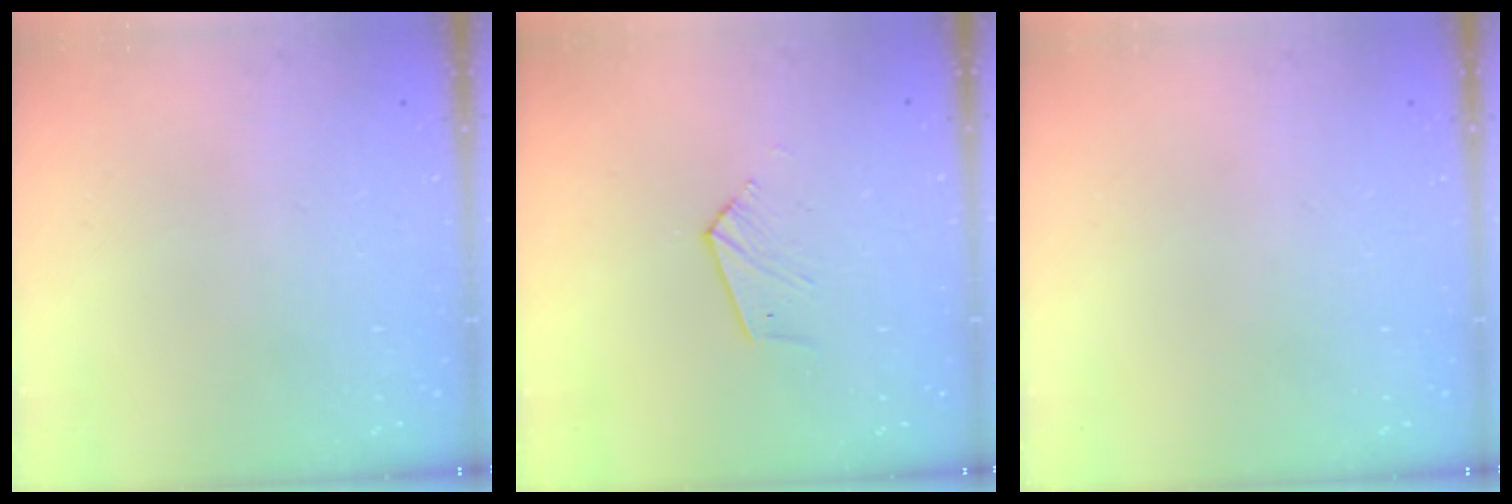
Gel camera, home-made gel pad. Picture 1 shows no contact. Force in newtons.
{"total": 4.7, "press": 4.7, "slide": 0.4}
{"total": 0.0}